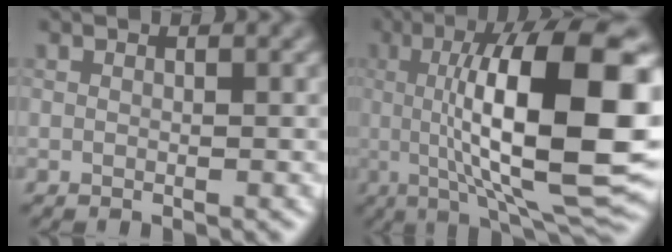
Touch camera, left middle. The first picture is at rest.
{"total": 15.0, "force": [1.0, 4.1, 14.4], "torque": [-0.207, 0.003, 0.013]}